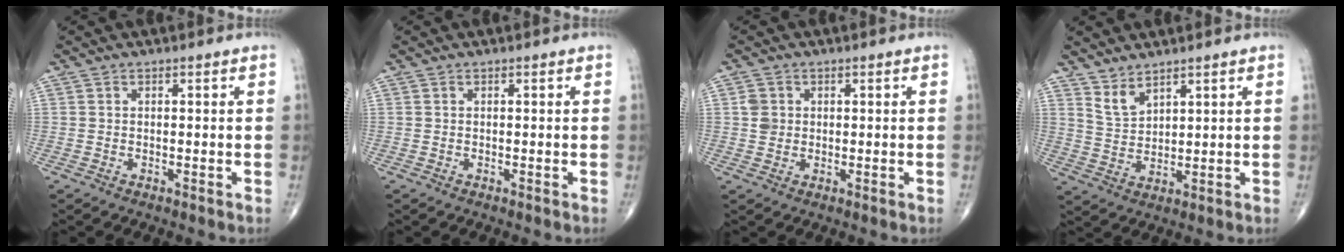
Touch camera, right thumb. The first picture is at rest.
{"total": 0.0}
{"total": 2.7, "force": [0.4, 2.4, 1.1], "torque": [-0.007, 0.000, 0.009]}
{"total": 4.0, "force": [3.3, 1.3, 1.8], "torque": [-0.030, -0.029, 0.074]}